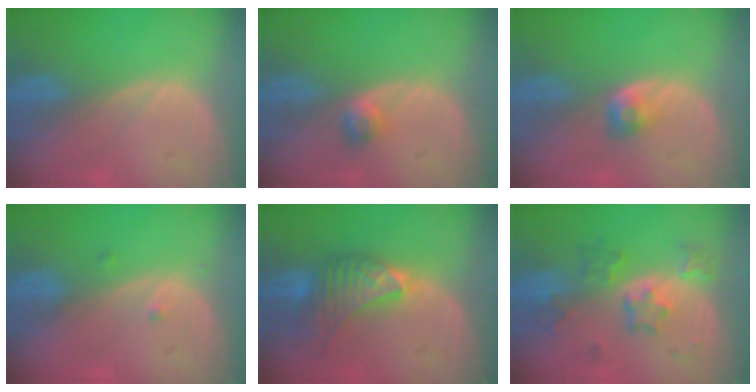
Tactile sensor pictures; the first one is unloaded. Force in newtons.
{"total": 2.6, "press": 2.3, "slide": 1.2}
{"total": 2.8, "press": 2.4, "slide": 1.4}
{"total": 0.8, "press": 0.8, "slide": 0.2}
{"total": 7.4, "press": 7.4, "slide": 0.5}
{"total": 5.9, "press": 5.9, "slide": 0.8}